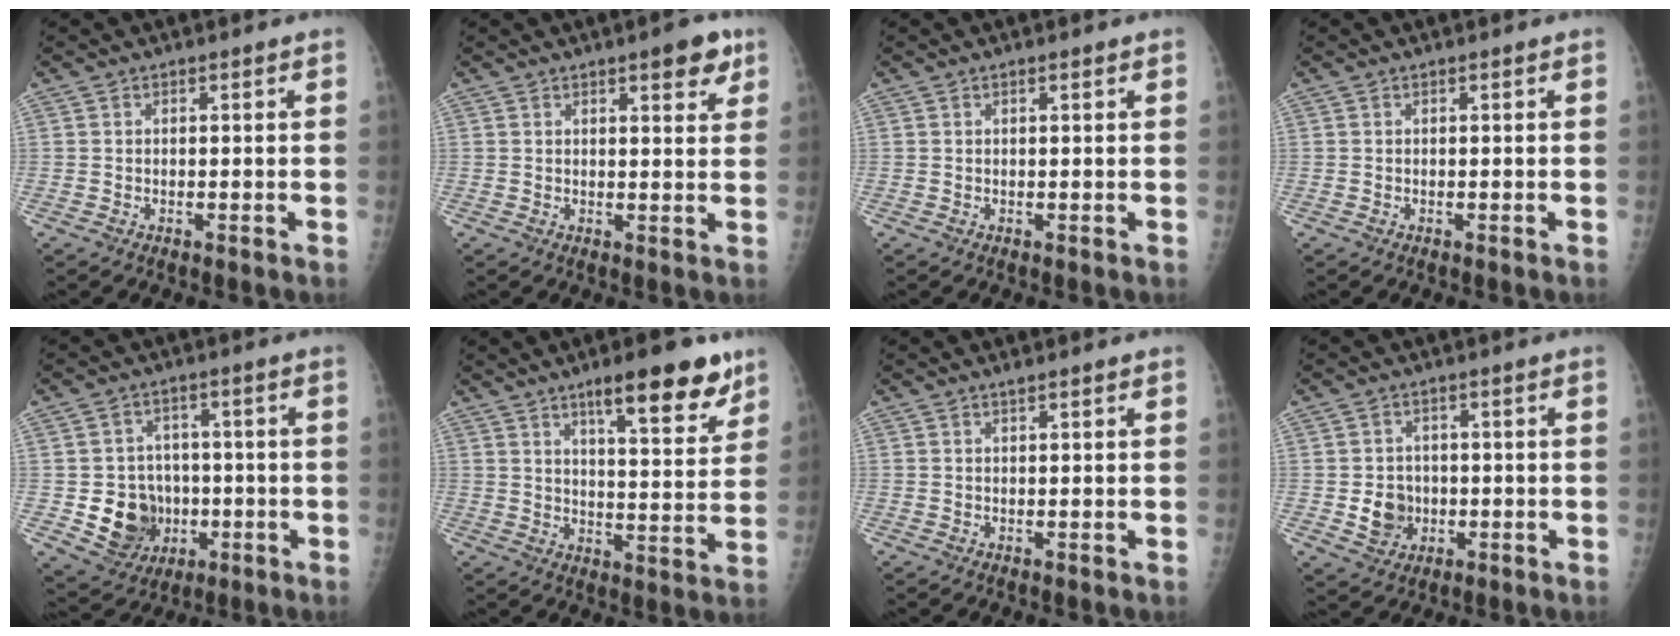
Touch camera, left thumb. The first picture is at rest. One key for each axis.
{"total": 5.4, "fx": 3.2, "fy": 1.8, "fz": 4.0, "tx": -0.034, "ty": -0.013, "tz": 0.036}
{"total": 0.6, "fx": 0.4, "fy": 0.1, "fz": 0.5, "tx": -0.007, "ty": 0.000, "tz": 0.006}
{"total": 0.0}
{"total": 10.5, "fx": -1.9, "fy": 9.2, "fz": 4.5, "tx": -0.035, "ty": 0.006, "tz": -0.018}
{"total": 14.0, "fx": 9.1, "fy": 3.6, "fz": 10.0, "tx": -0.111, "ty": -0.050, "tz": 0.134}
{"total": 0.9, "fx": 0.7, "fy": 0.1, "fz": 0.6, "tx": -0.009, "ty": -0.001, "tz": 0.013}
{"total": 5.3, "fx": -0.7, "fy": 4.8, "fz": 2.3, "tx": -0.014, "ty": 0.006, "tz": -0.005}